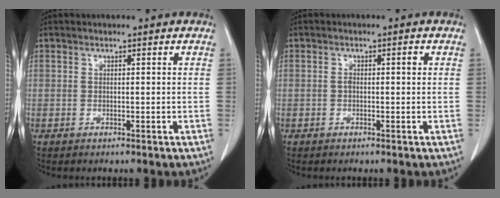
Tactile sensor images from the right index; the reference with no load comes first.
{"total": 1.3, "force": [0.1, 0.5, 1.2], "torque": [-0.016, 0.004, 0.003]}